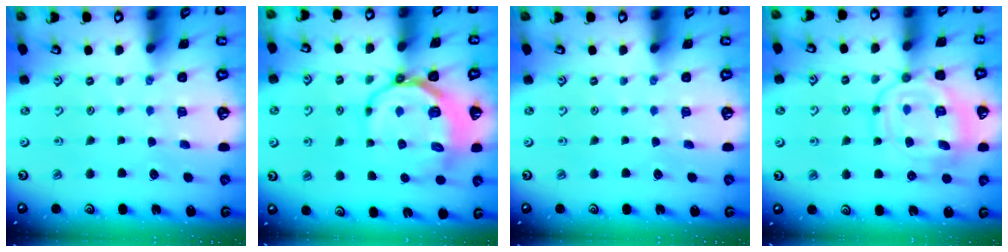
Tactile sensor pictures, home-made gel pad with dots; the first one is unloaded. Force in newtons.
{"total": 11.6, "press": 11.1, "slide": 3.5}
{"total": 0.0}
{"total": 13.7, "press": 13.7, "slide": 1.2}